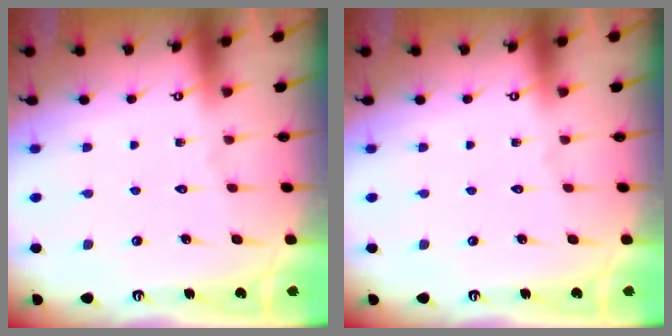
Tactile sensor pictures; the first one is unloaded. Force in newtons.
{"total": 0.0}